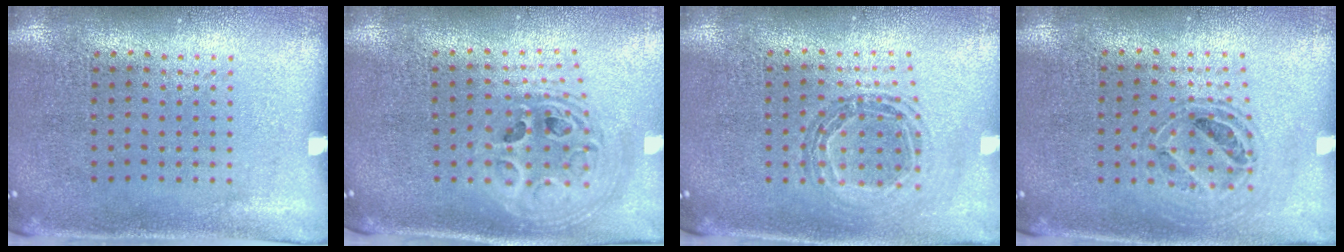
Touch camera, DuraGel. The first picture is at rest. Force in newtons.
{"total": 2.3, "press": 1.8, "slide": 1.5}
{"total": 0.9, "press": 0.9, "slide": 0.0}
{"total": 0.8, "press": 0.8, "slide": 0.1}